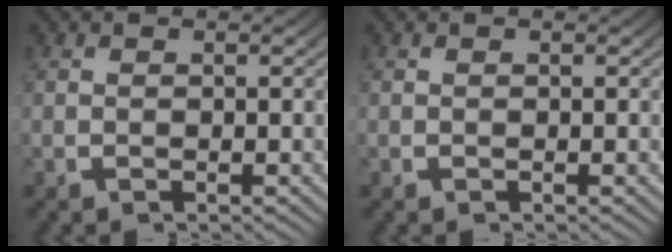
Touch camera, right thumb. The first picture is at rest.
{"total": 0.0}